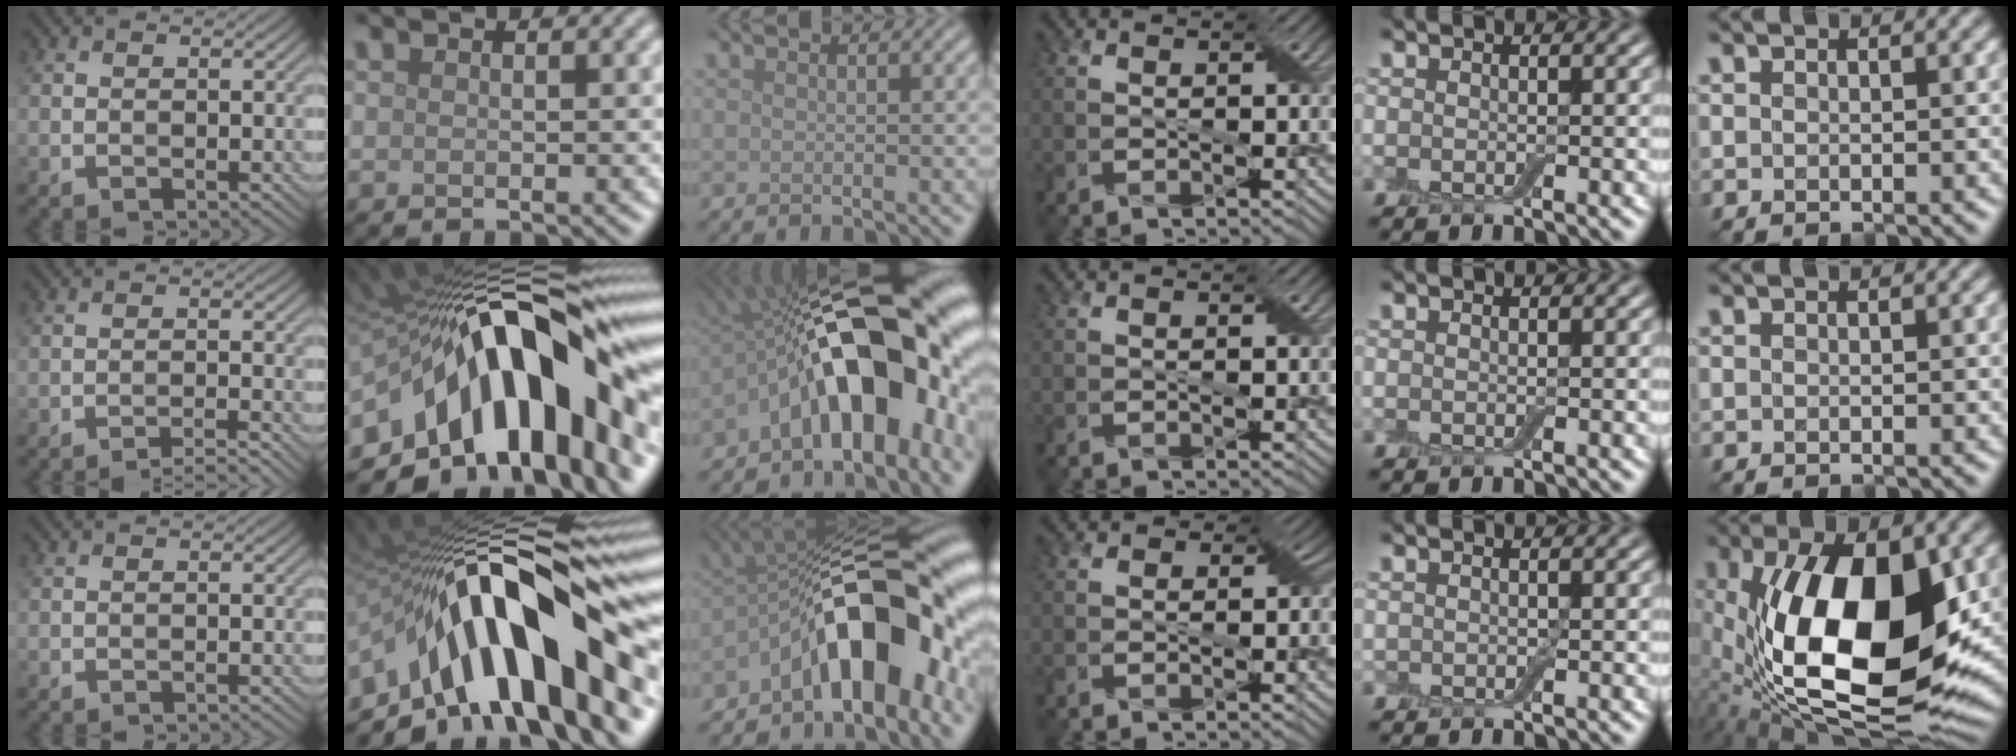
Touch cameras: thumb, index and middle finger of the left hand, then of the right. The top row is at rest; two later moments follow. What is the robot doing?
{"motion": "wrap", "object": "cling film"}